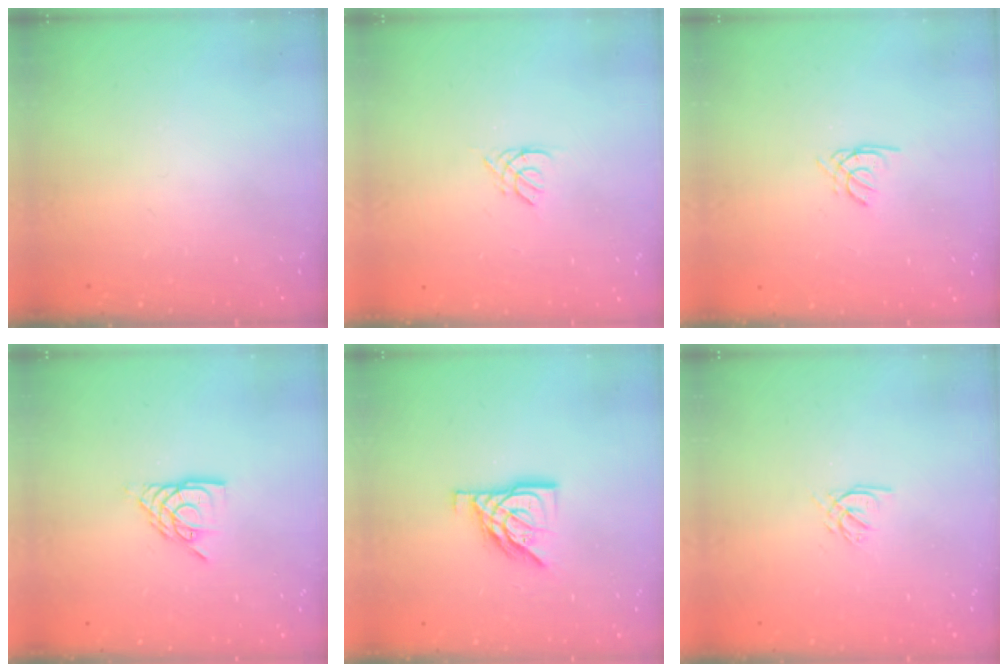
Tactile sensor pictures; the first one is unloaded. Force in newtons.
{"total": 1.4, "press": 1.4, "slide": 0.4}
{"total": 1.7, "press": 1.6, "slide": 0.4}
{"total": 10.0, "press": 9.9, "slide": 1.0}
{"total": 11.5, "press": 11.4, "slide": 1.4}
{"total": 2.2, "press": 2.2, "slide": 0.2}